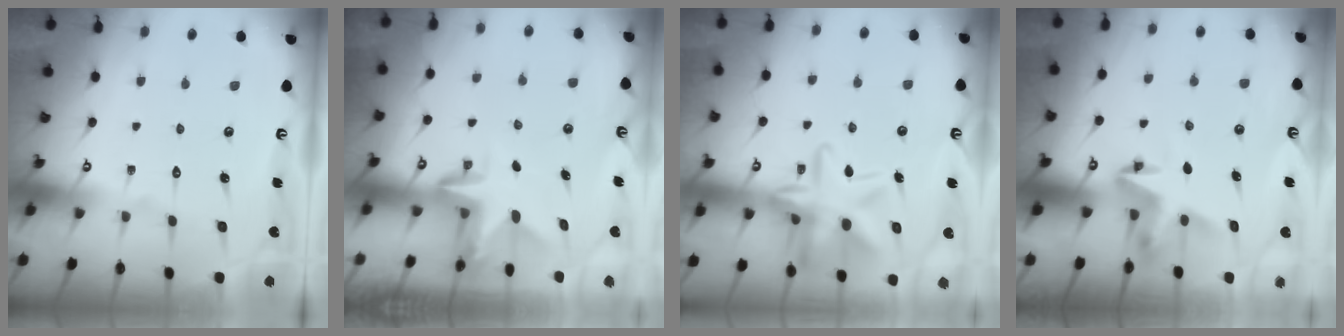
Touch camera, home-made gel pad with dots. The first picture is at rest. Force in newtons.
{"total": 3.1, "press": 3.1, "slide": 0.2}
{"total": 16.8, "press": 16.7, "slide": 1.6}
{"total": 5.1, "press": 5.1, "slide": 0.2}